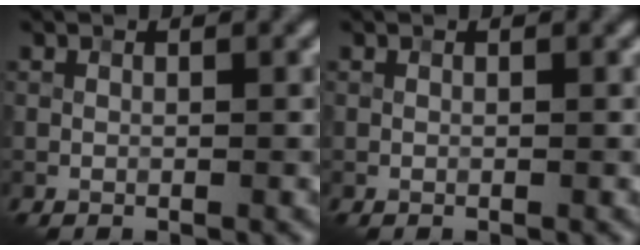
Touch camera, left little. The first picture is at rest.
{"total": 0.0}